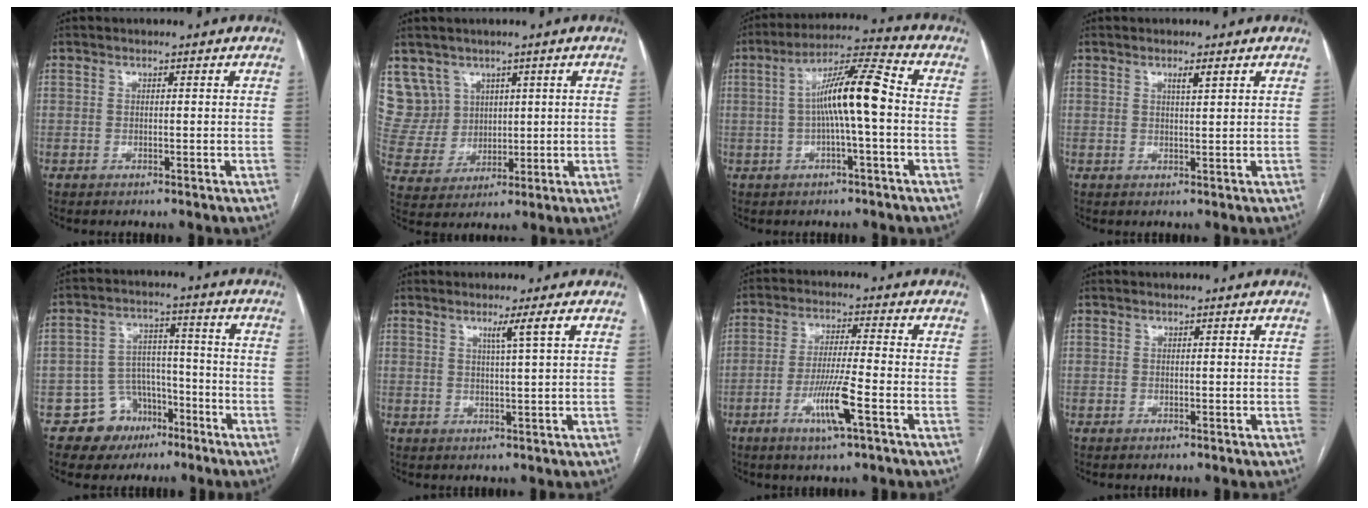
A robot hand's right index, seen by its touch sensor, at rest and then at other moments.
{"total": 8.4, "force": [4.7, 7.0, 0.2], "torque": [-0.013, 0.031, 0.110]}
{"total": 10.2, "force": [-0.3, 0.5, 10.2], "torque": [-0.181, 0.025, -0.011]}
{"total": 1.6, "force": [1.0, 0.0, 1.3], "torque": [-0.024, 0.000, 0.016]}
{"total": 8.2, "force": [-4.7, 6.6, 1.1], "torque": [-0.007, 0.031, -0.067]}
{"total": 3.3, "force": [1.4, -1.3, 2.7], "torque": [-0.047, -0.007, 0.029]}
{"total": 8.0, "force": [-3.4, -0.2, 7.2], "torque": [-0.138, -0.011, -0.064]}
{"total": 0.0}